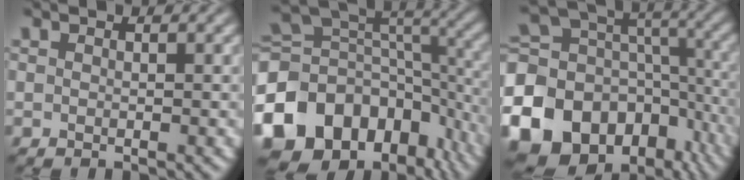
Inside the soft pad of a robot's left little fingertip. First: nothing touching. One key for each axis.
{"total": 15.0, "fx": -7.1, "fy": 10.7, "fz": 7.7, "tx": -0.188, "ty": -0.010, "tz": -0.116}
{"total": 20.1, "fx": -9.2, "fy": 15.5, "fz": 8.9, "tx": -0.198, "ty": -0.042, "tz": -0.130}